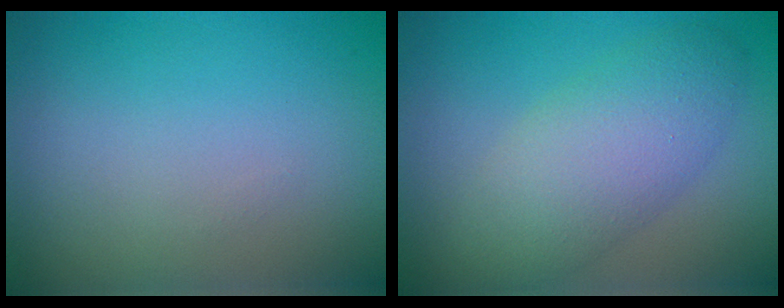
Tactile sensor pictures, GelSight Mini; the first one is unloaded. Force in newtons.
{"total": 5.5, "press": 5.5, "slide": 0.4}